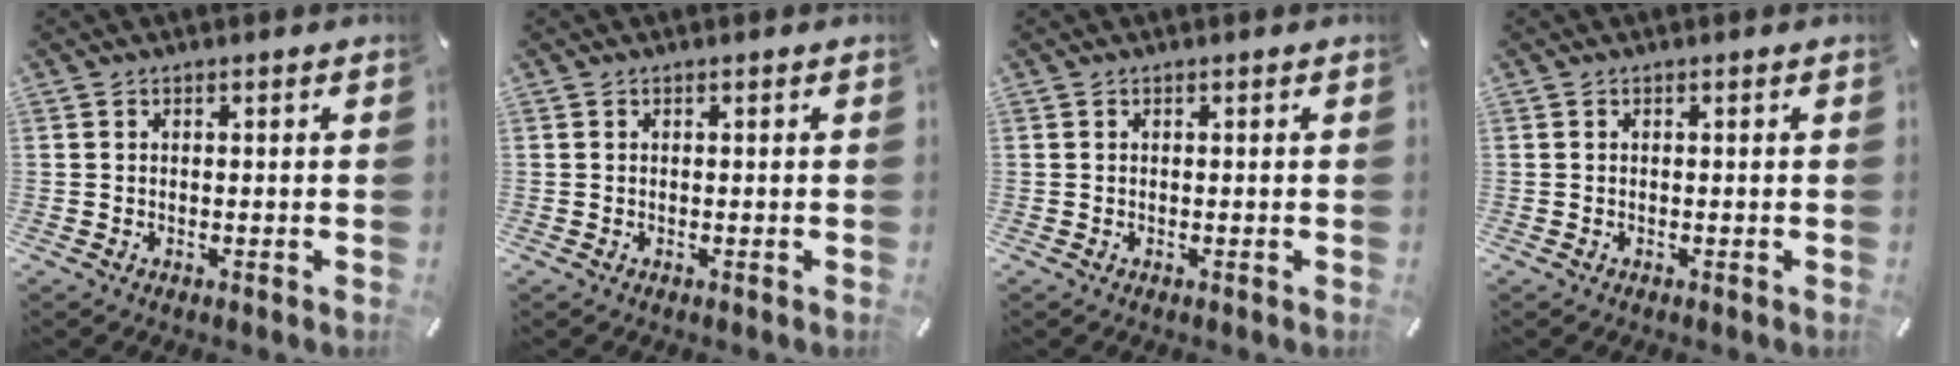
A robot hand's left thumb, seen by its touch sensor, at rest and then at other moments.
{"total": 0.0}
{"total": 0.0}
{"total": 0.0}